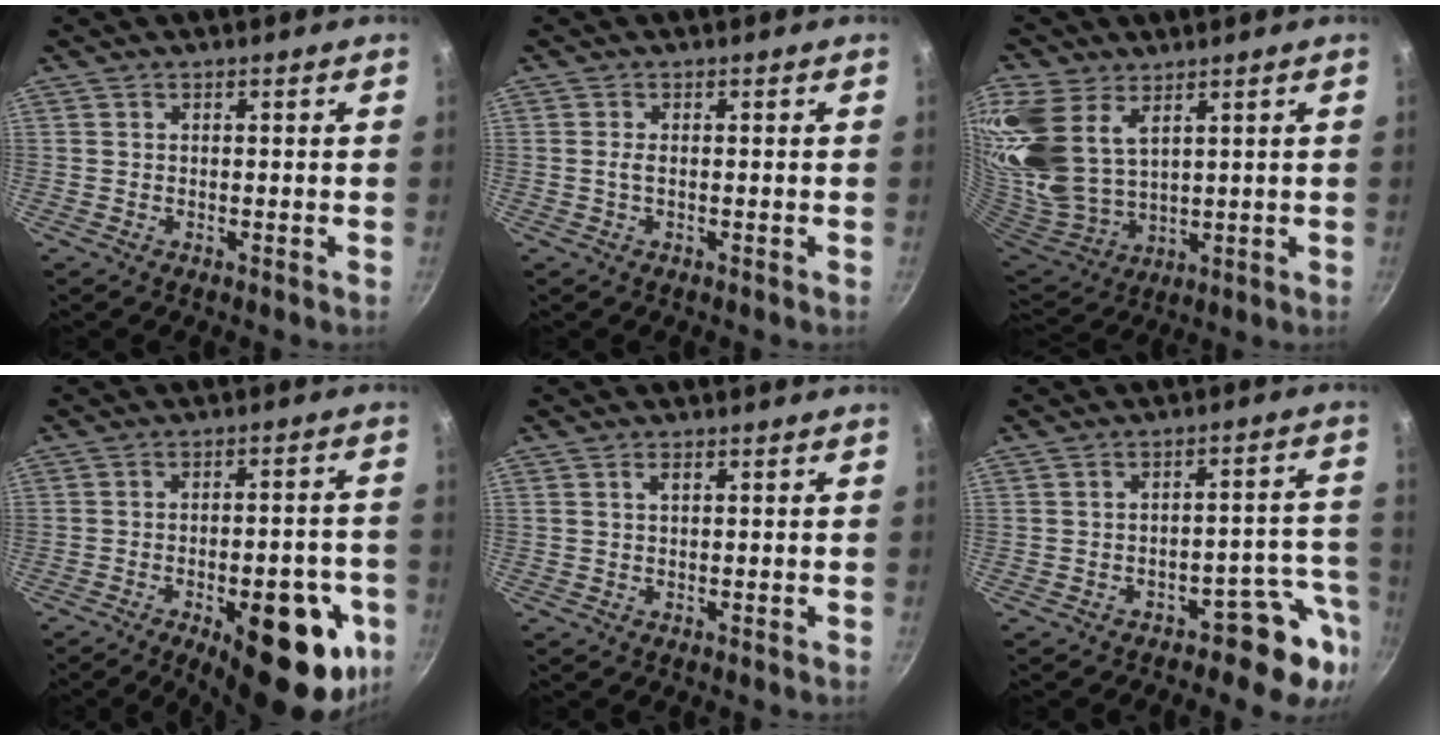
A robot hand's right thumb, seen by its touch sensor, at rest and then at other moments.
{"total": 1.2, "force": [-0.1, 0.4, 1.1], "torque": [-0.026, 0.000, -0.004]}
{"total": 19.2, "force": [8.6, 11.6, 12.7], "torque": [-0.285, -0.022, 0.186]}
{"total": 21.8, "force": [-8.4, 9.2, 17.8], "torque": [-0.172, 0.022, -0.103]}
{"total": 1.2, "force": [0.4, 0.6, 0.9], "torque": [-0.014, 0.003, 0.007]}
{"total": 7.8, "force": [-5.1, 4.0, 4.5], "torque": [0.010, 0.061, -0.069]}